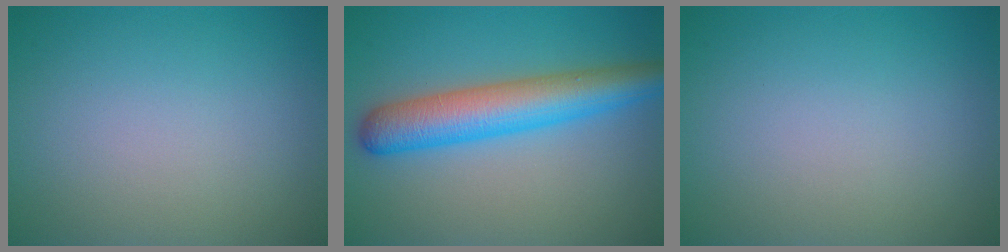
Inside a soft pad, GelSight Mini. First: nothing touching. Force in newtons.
{"total": 6.7, "press": 6.7, "slide": 0.2}
{"total": 0.0}